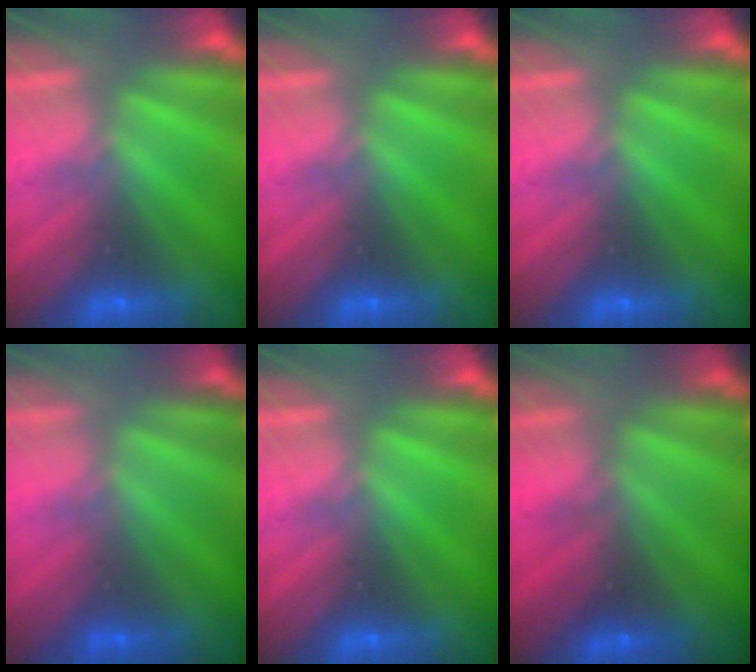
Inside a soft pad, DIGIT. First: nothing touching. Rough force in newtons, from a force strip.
{"total": 0.0}
{"total": 0.0}
{"total": 2.3}
{"total": 0.0}
{"total": 2.1}